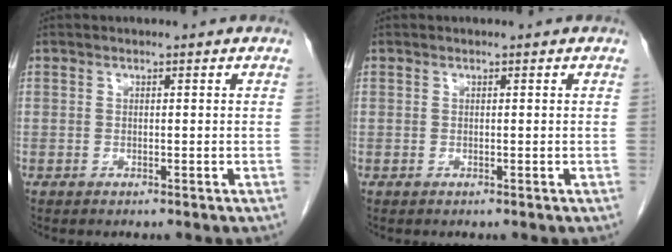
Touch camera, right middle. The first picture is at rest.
{"total": 0.0}